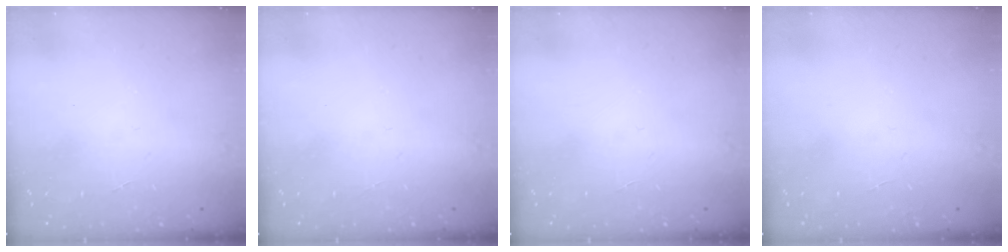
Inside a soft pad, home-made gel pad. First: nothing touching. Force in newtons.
{"total": 0.0}
{"total": 0.0}
{"total": 0.0}